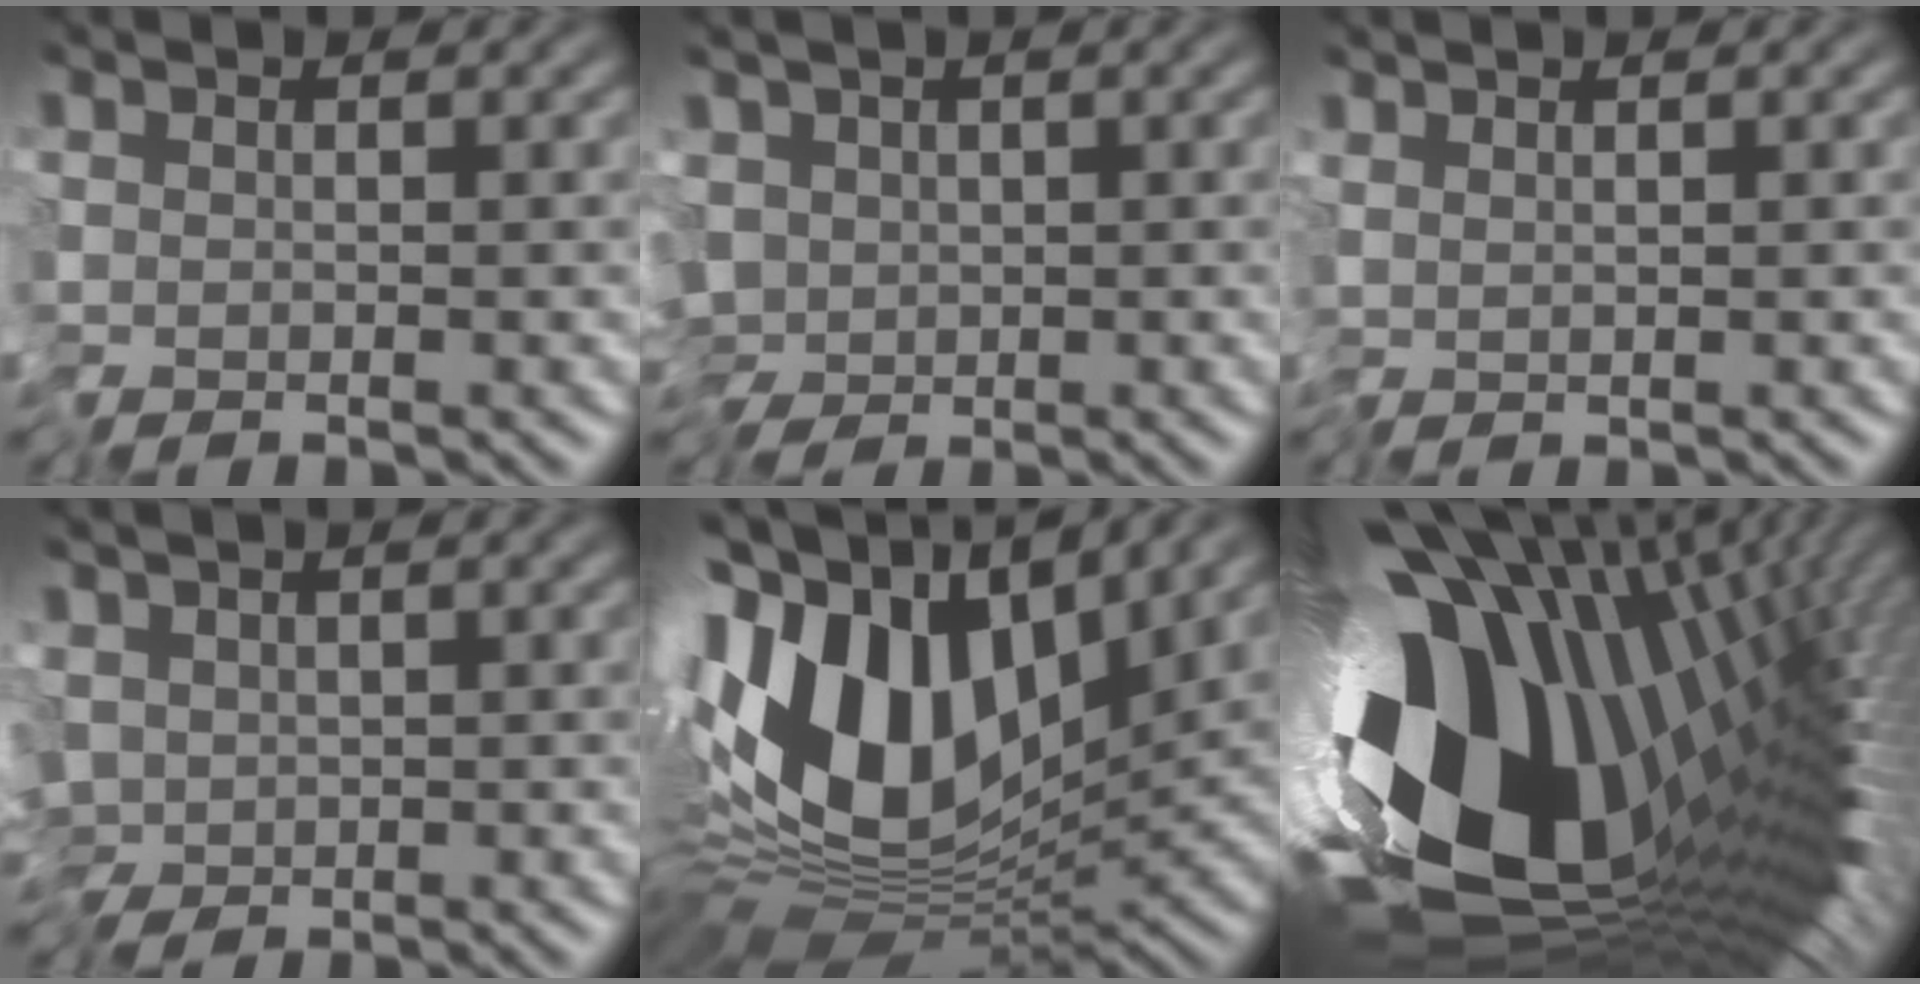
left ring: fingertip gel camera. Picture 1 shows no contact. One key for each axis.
{"total": 5.8, "fx": -1.3, "fy": 4.3, "fz": 3.7, "tx": -0.051, "ty": -0.020, "tz": -0.013}
{"total": 0.6, "fx": 0.2, "fy": 0.1, "fz": 0.6, "tx": -0.006, "ty": 0.004, "tz": 0.004}
{"total": 6.1, "fx": -0.7, "fy": 4.3, "fz": 4.2, "tx": -0.062, "ty": -0.019, "tz": 0.004}
{"total": 14.0, "fx": 2.2, "fy": 7.7, "fz": 11.5, "tx": -0.222, "ty": 0.005, "tz": 0.033}
{"total": 16.7, "fx": -0.7, "fy": 9.8, "fz": 13.6, "tx": -0.262, "ty": -0.075, "tz": 0.018}